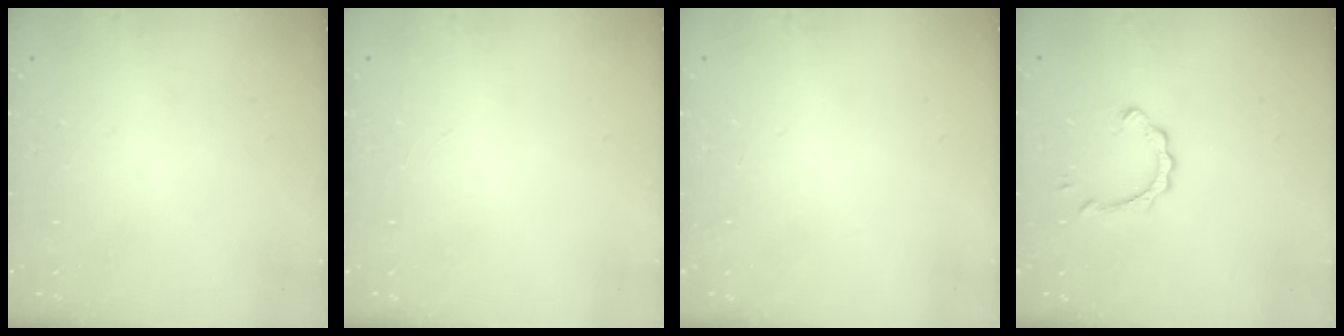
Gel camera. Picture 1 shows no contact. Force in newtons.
{"total": 0.0}
{"total": 0.0}
{"total": 4.6, "press": 4.6, "slide": 0.4}